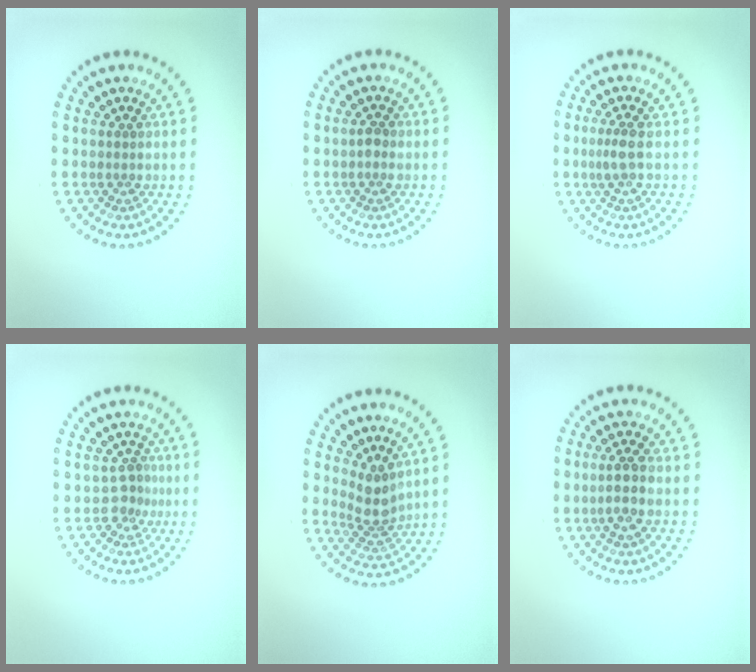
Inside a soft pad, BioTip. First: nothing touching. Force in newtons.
{"total": 0.9, "press": 0.9, "slide": 0.1}
{"total": 1.8, "press": 1.5, "slide": 1.0}
{"total": 1.7, "press": 1.3, "slide": 1.2}
{"total": 2.7, "press": 2.0, "slide": 1.9}
{"total": 2.4, "press": 2.2, "slide": 1.0}